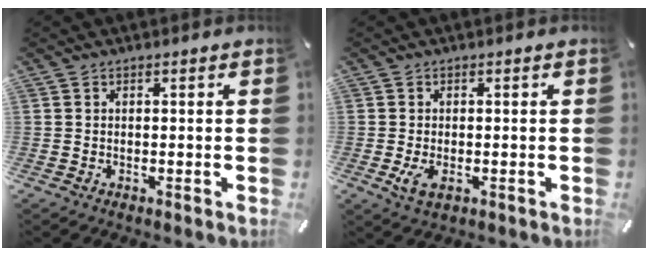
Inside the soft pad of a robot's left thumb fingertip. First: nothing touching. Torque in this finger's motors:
{"motor_torque": [0.65, 0.66, 0.16, -0.12, 0.00]}